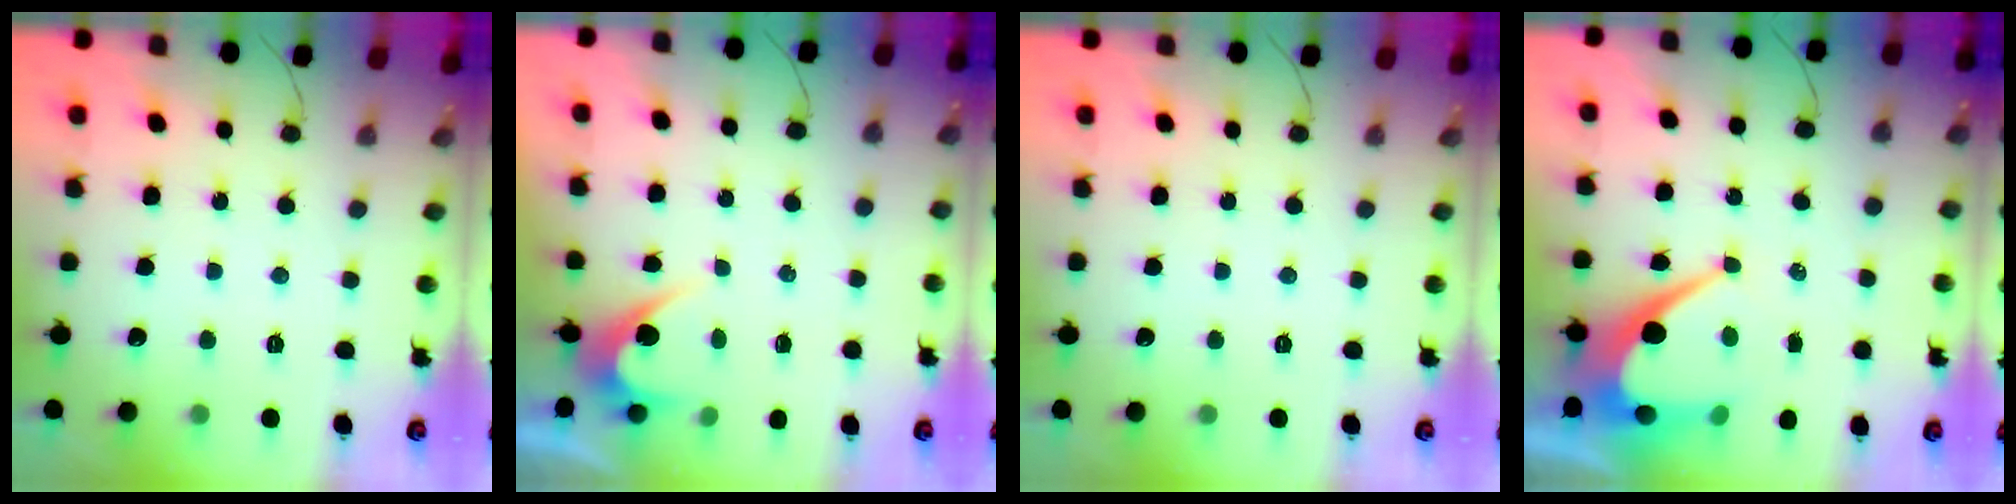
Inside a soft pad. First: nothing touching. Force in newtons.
{"total": 3.0, "press": 3.0, "slide": 0.2}
{"total": 0.0}
{"total": 11.7, "press": 11.7, "slide": 0.8}